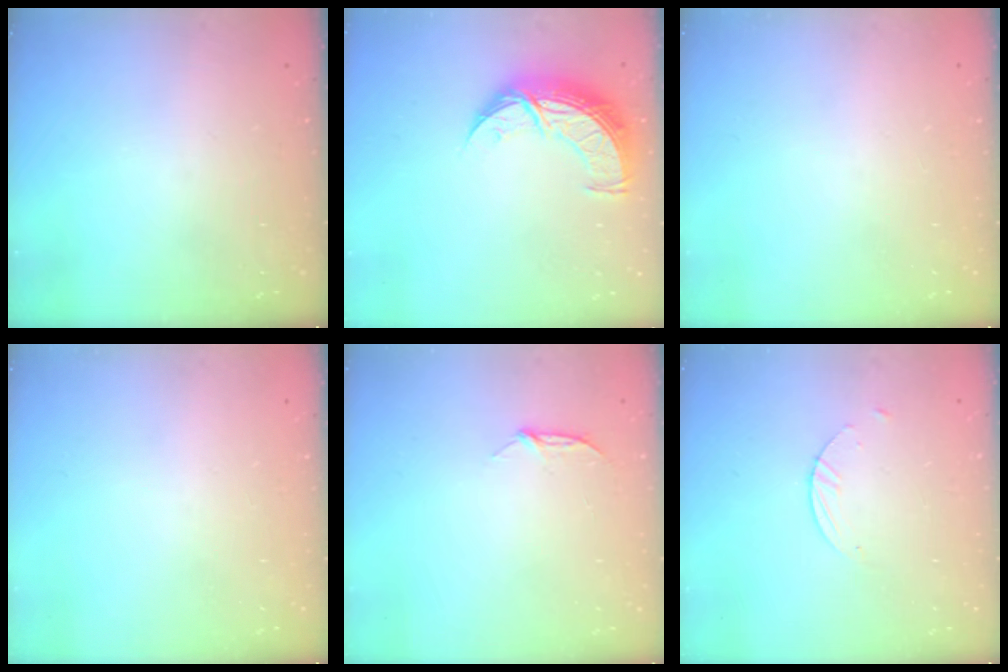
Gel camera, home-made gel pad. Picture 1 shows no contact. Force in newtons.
{"total": 10.7, "press": 10.6, "slide": 0.8}
{"total": 0.0}
{"total": 0.0}
{"total": 5.1, "press": 5.1, "slide": 0.6}
{"total": 2.1, "press": 2.1, "slide": 0.2}